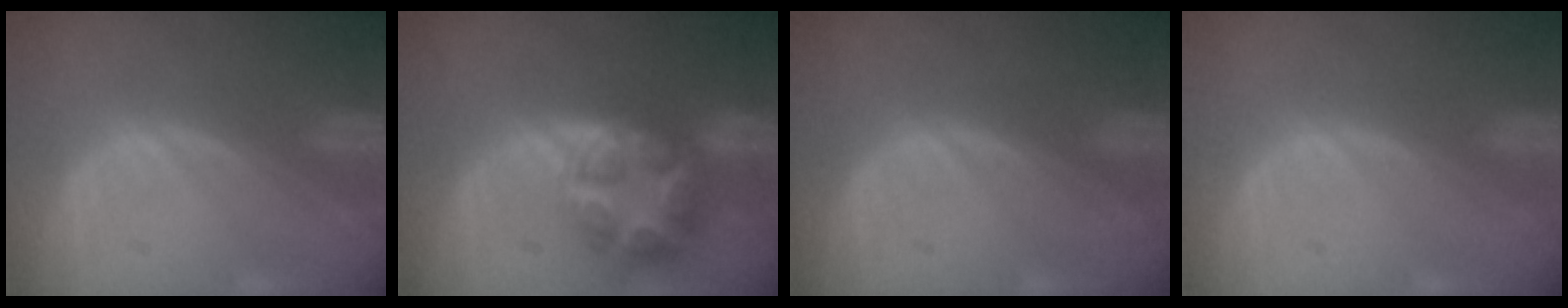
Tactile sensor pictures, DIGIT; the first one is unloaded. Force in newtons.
{"total": 8.2, "press": 7.2, "slide": 4.1}
{"total": 0.0}
{"total": 0.0}